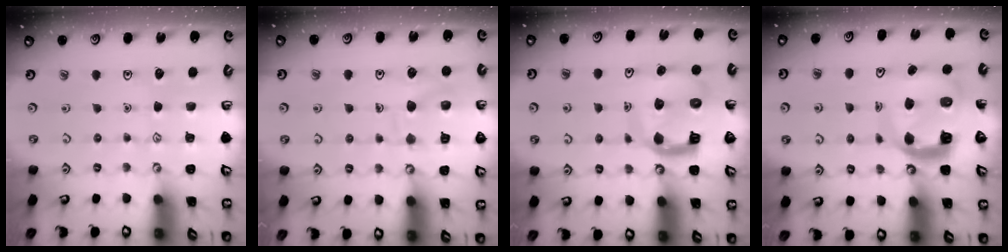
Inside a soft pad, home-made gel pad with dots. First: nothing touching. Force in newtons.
{"total": 9.8, "press": 9.7, "slide": 0.9}
{"total": 11.0, "press": 10.9, "slide": 1.3}
{"total": 10.3, "press": 10.2, "slide": 1.4}